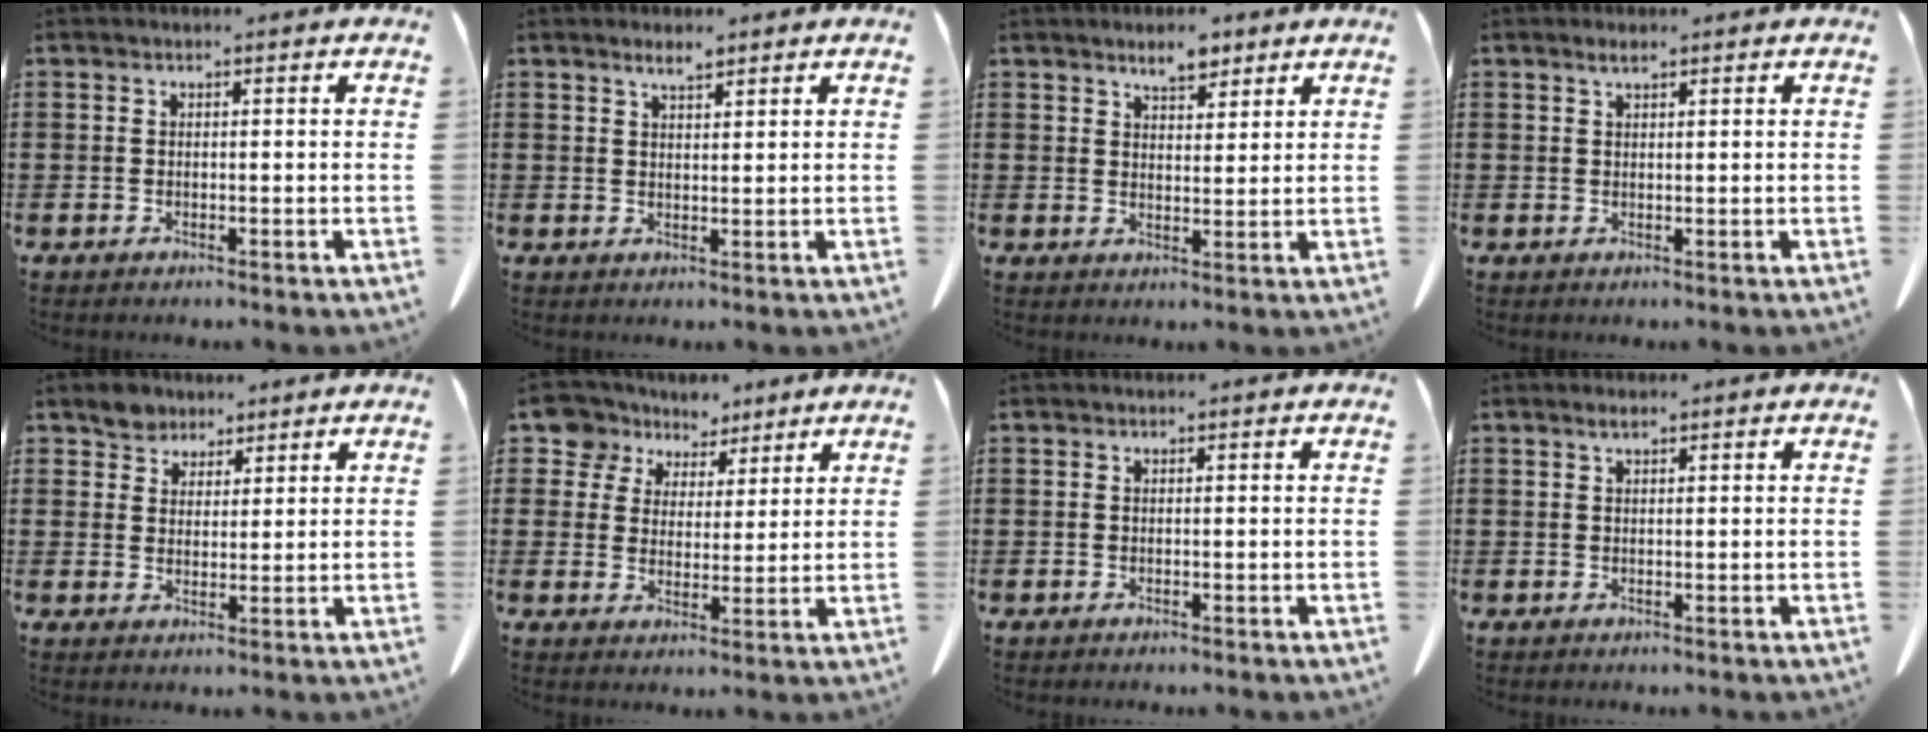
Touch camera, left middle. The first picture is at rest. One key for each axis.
{"total": 2.3, "fx": 1.9, "fy": 0.5, "fz": 1.2, "tx": -0.026, "ty": 0.001, "tz": 0.035}
{"total": 4.0, "fx": 3.5, "fy": 1.4, "fz": 1.5, "tx": -0.021, "ty": -0.009, "tz": 0.062}
{"total": 1.4, "fx": 1.0, "fy": 0.4, "fz": 0.9, "tx": -0.020, "ty": -0.001, "tz": 0.018}
{"total": 3.8, "fx": 3.1, "fy": 2.2, "fz": 0.4, "tx": -0.016, "ty": 0.003, "tz": 0.059}
{"total": 7.0, "fx": 5.4, "fy": 4.4, "fz": 0.8, "tx": -0.052, "ty": -0.017, "tz": 0.100}
{"total": 0.0}
{"total": 0.9, "fx": 0.6, "fy": 0.3, "fz": 0.6, "tx": -0.014, "ty": 0.000, "tz": 0.011}